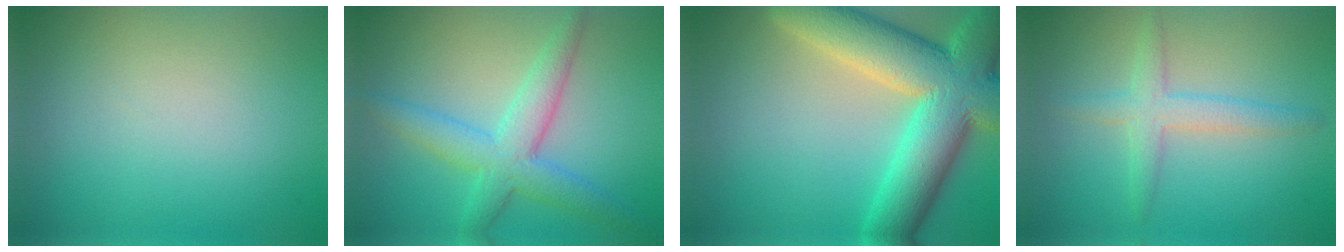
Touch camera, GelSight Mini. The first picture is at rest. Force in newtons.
{"total": 3.5, "press": 3.5, "slide": 0.3}
{"total": 12.4, "press": 12.3, "slide": 0.7}
{"total": 2.7, "press": 2.7, "slide": 0.2}